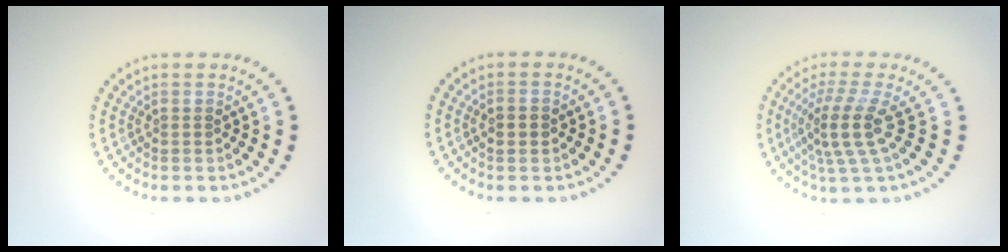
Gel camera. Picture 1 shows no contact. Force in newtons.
{"total": 1.7, "press": 1.7, "slide": 0.2}
{"total": 3.9, "press": 2.8, "slide": 2.7}